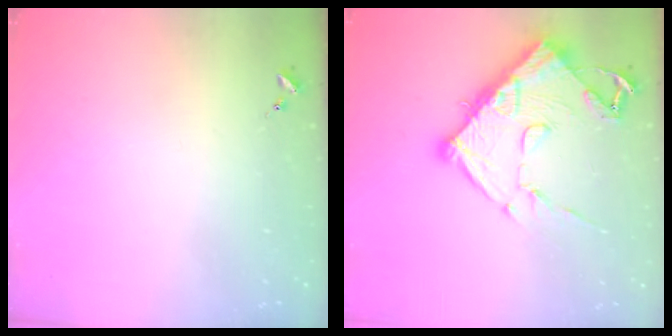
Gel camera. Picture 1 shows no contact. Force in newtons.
{"total": 16.4, "press": 16.4, "slide": 1.4}